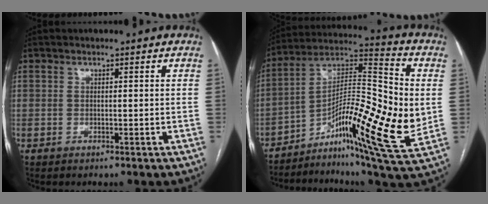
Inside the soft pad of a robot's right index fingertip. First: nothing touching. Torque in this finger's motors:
{"motor_torque": [0.91, -0.25, 0.73, 0.20]}